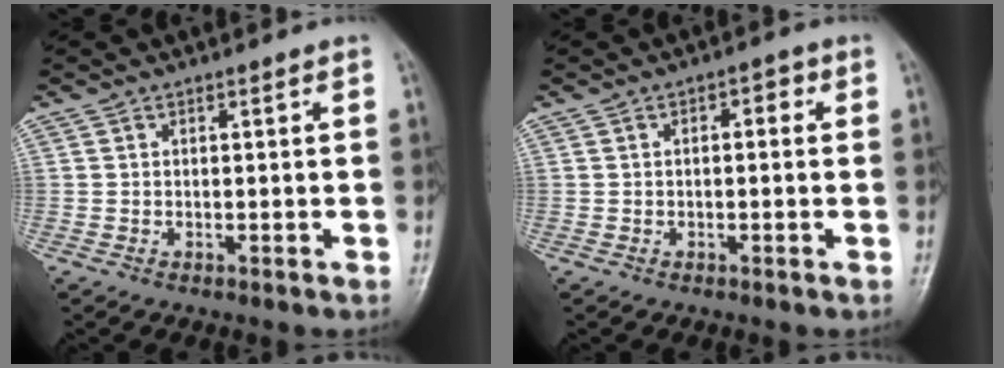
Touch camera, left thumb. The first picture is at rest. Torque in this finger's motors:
{"motor_torque": [-0.38, 0.05, -0.17, -0.03, -0.02]}